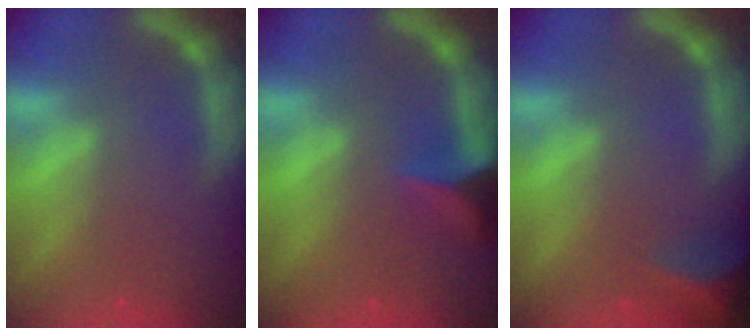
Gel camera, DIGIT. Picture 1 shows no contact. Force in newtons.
{"total": 5.0}
{"total": 6.5}